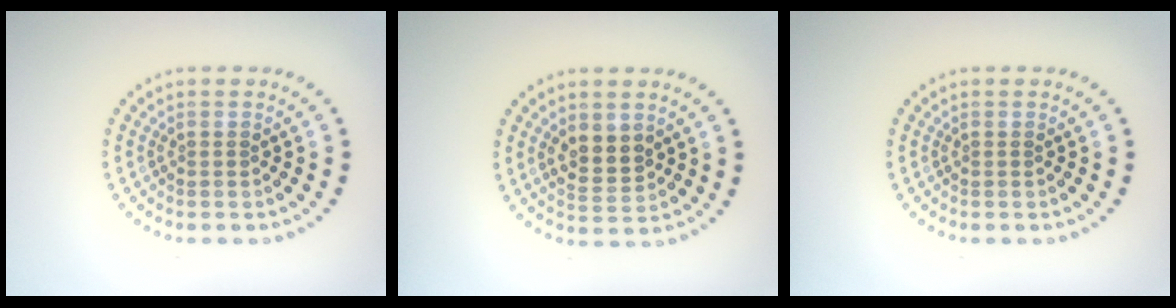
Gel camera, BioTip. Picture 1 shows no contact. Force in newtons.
{"total": 2.9, "press": 2.8, "slide": 0.8}
{"total": 0.0}